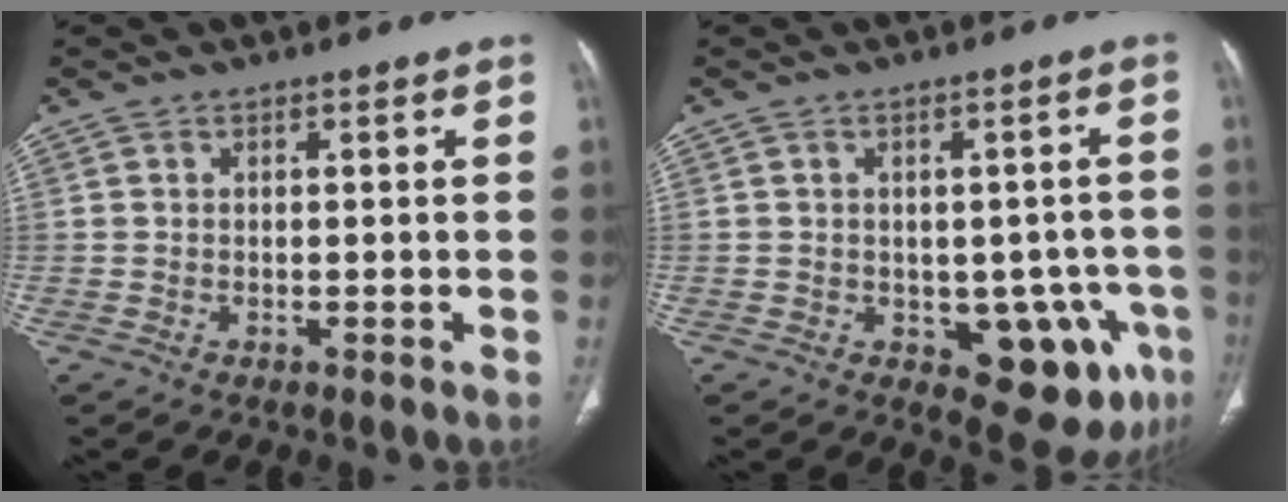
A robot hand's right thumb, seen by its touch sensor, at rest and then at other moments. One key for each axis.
{"total": 11.0, "fx": -3.7, "fy": 6.1, "fz": 8.3, "tx": -0.060, "ty": 0.010, "tz": -0.033}